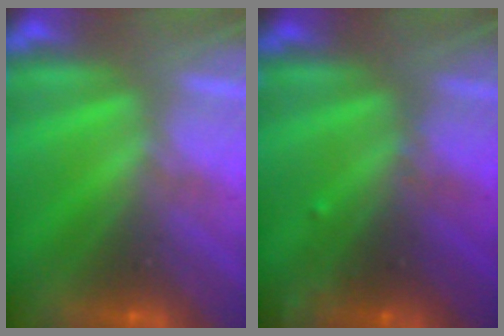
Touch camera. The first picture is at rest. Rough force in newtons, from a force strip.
{"total": 2.9}